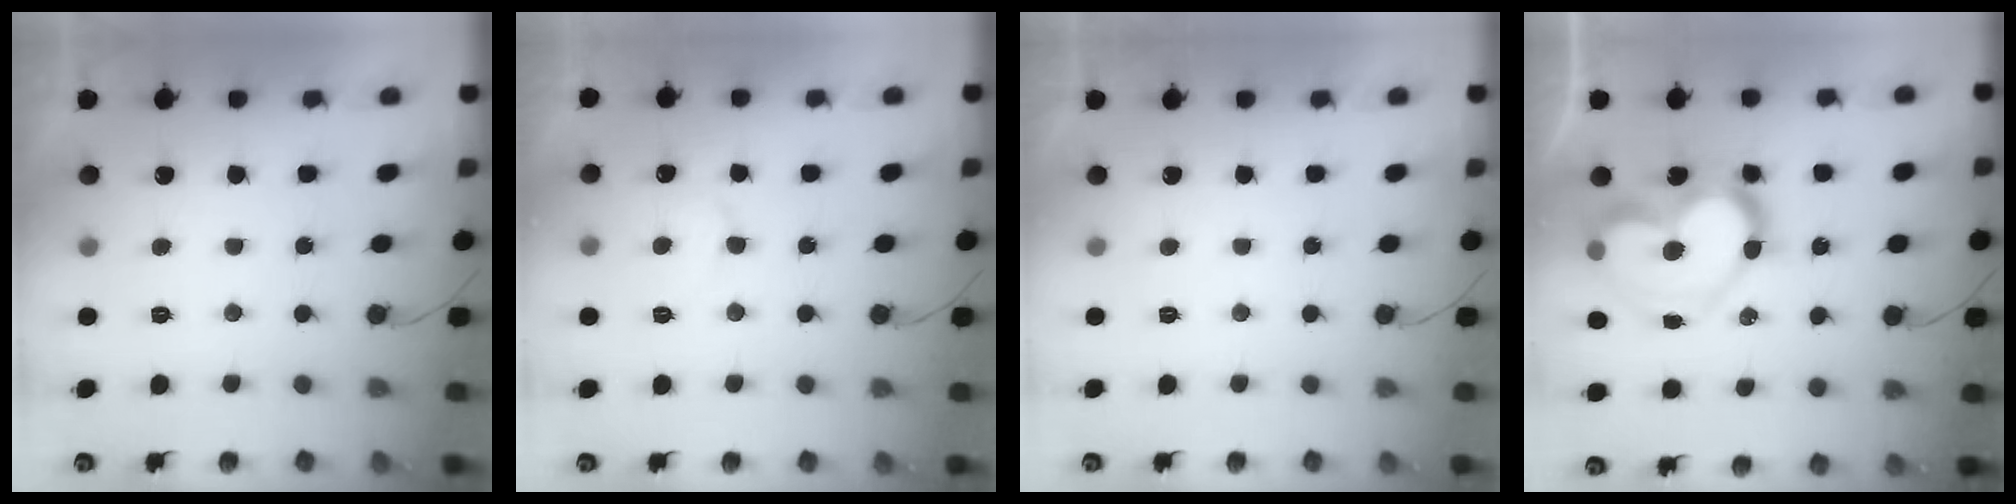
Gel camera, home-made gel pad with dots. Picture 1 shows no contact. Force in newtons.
{"total": 4.7, "press": 4.7, "slide": 0.4}
{"total": 1.7, "press": 1.7, "slide": 0.0}
{"total": 18.1, "press": 18.0, "slide": 1.6}